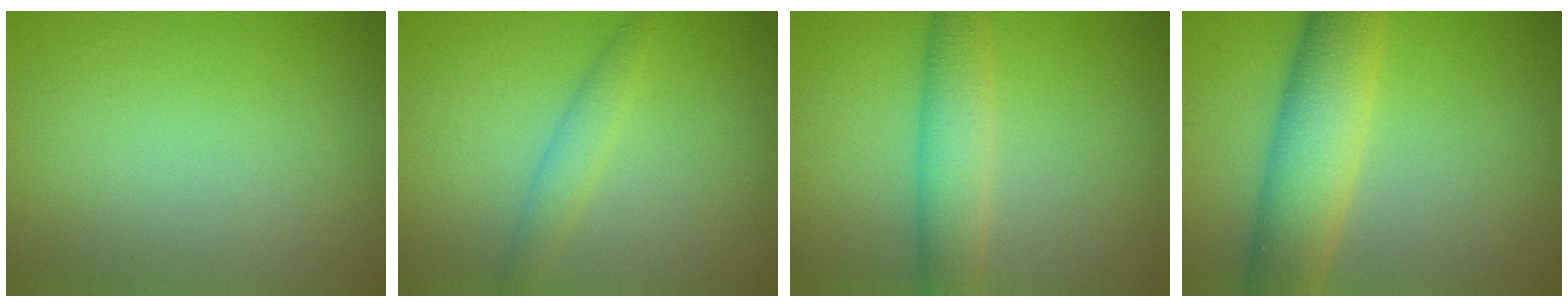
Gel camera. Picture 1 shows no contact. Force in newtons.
{"total": 1.9, "press": 1.9, "slide": 0.1}
{"total": 4.1, "press": 4.1, "slide": 0.1}
{"total": 7.0, "press": 7.0, "slide": 0.2}